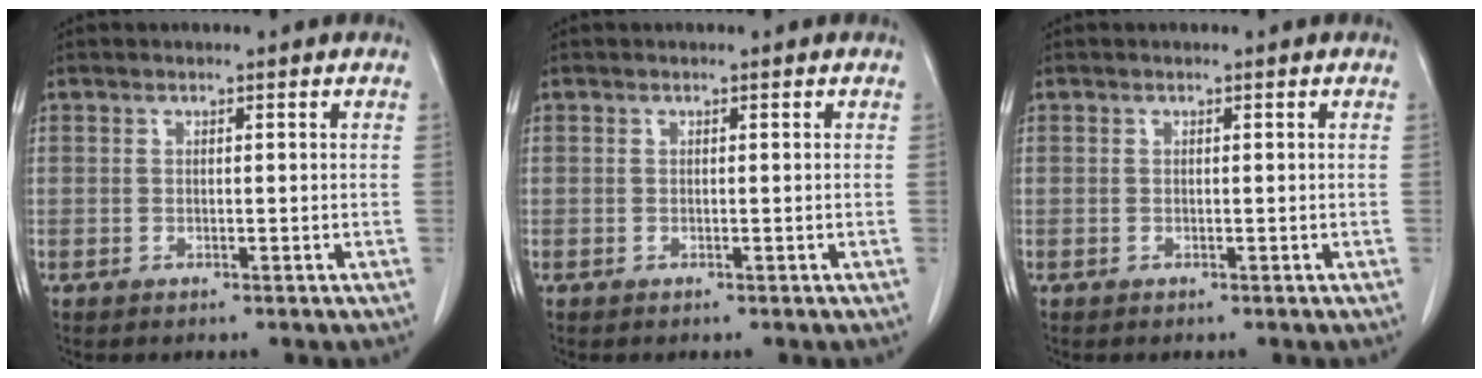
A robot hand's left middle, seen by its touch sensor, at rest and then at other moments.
{"total": 0.0}
{"total": 0.0}